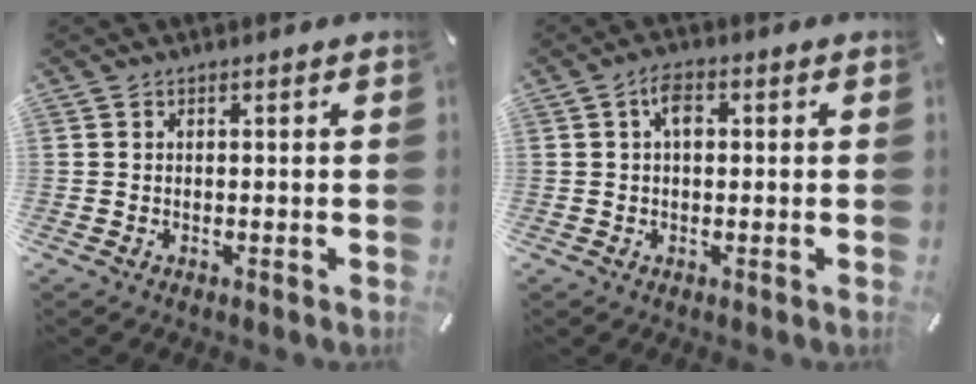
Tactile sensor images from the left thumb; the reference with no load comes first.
{"total": 3.8, "force": [0.6, 2.1, 3.1], "torque": [-0.056, 0.005, 0.007]}